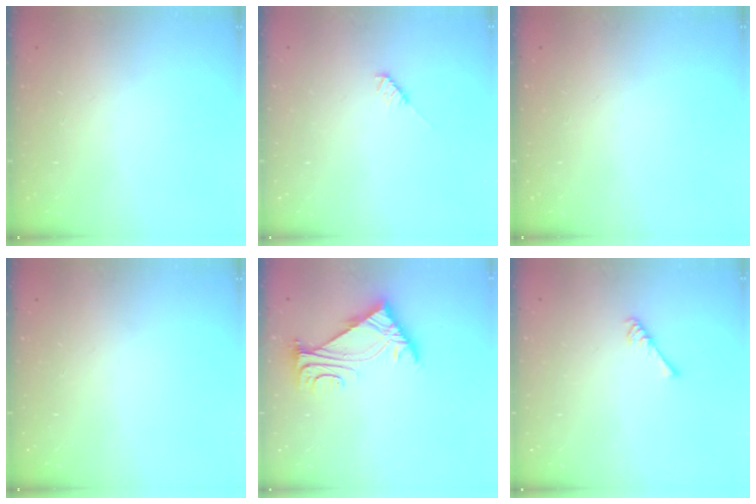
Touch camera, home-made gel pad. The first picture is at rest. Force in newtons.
{"total": 4.1, "press": 4.1, "slide": 0.3}
{"total": 0.0}
{"total": 0.0}
{"total": 5.9, "press": 5.8, "slide": 1.1}
{"total": 2.7, "press": 2.6, "slide": 0.4}